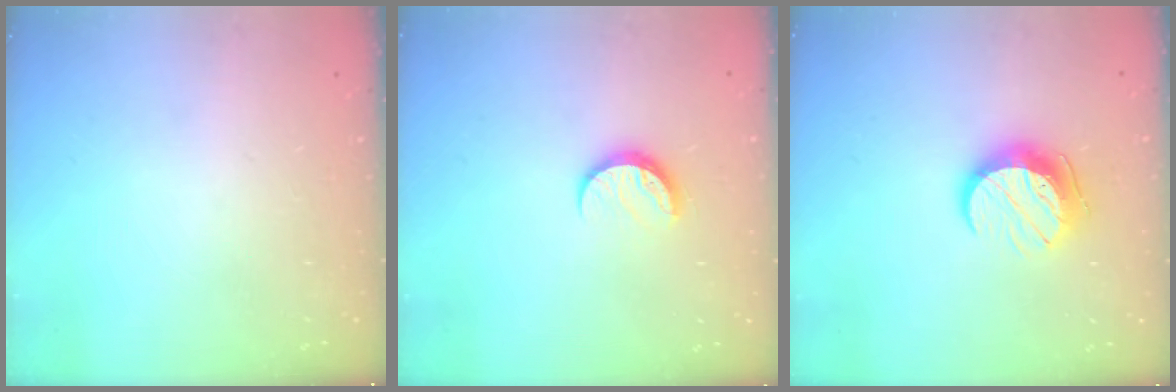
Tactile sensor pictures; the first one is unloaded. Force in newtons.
{"total": 7.0, "press": 7.0, "slide": 0.6}
{"total": 11.2, "press": 11.1, "slide": 1.4}